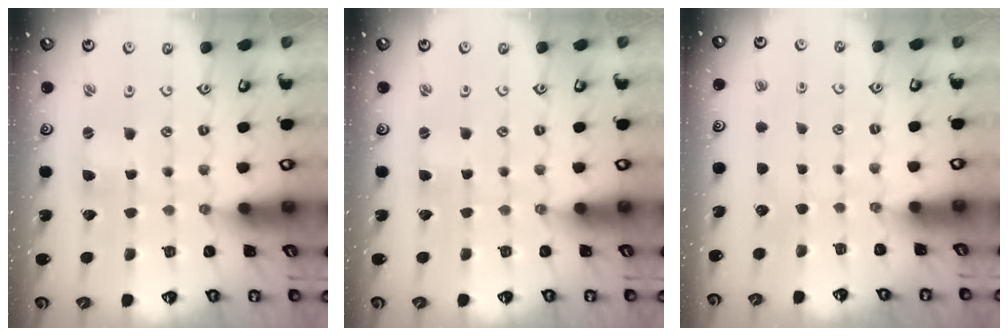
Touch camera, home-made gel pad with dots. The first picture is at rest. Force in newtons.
{"total": 1.0, "press": 1.0, "slide": 0.3}
{"total": 0.0}